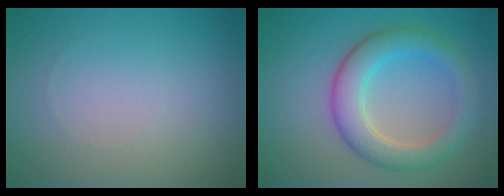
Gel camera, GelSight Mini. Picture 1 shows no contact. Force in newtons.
{"total": 5.2, "press": 5.2, "slide": 0.2}